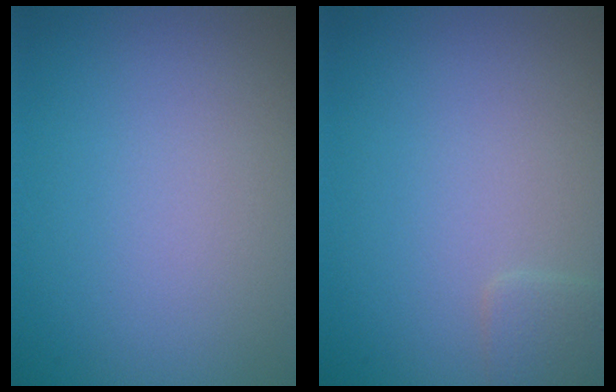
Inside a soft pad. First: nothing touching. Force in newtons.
{"total": 1.1, "press": 1.1, "slide": 0.1}